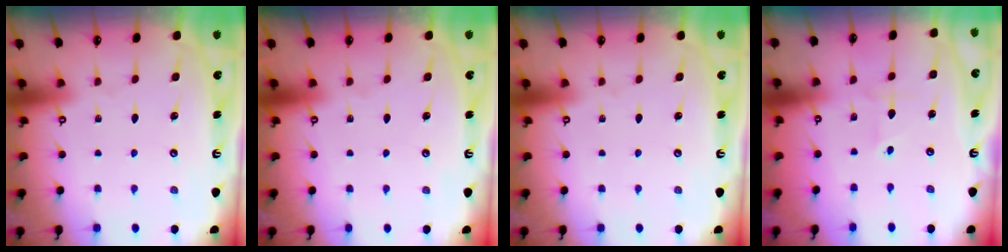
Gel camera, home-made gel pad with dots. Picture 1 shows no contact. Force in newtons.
{"total": 0.0}
{"total": 0.0}
{"total": 1.2, "press": 1.2, "slide": 0.2}